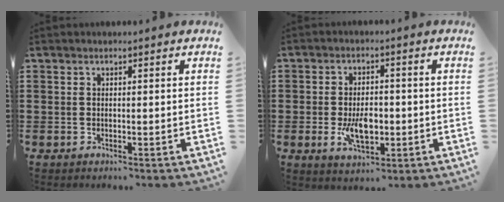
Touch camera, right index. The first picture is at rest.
{"total": 5.9, "force": [-1.3, 3.1, 4.9], "torque": [-0.083, -0.005, -0.026]}